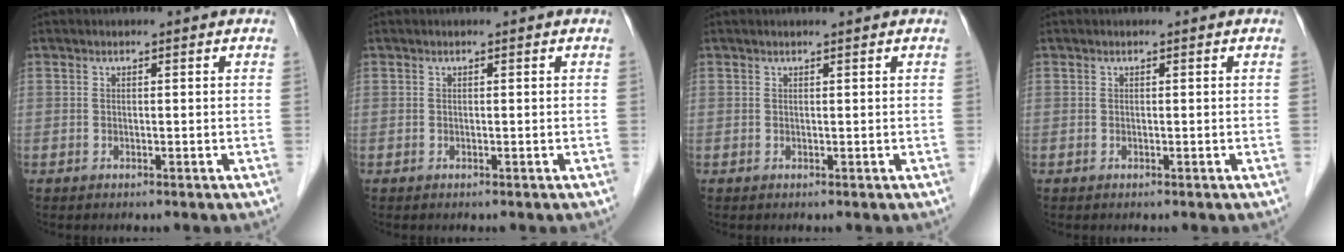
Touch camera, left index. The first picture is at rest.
{"total": 0.0}
{"total": 0.9, "force": [0.8, -0.2, 0.4], "torque": [-0.009, 0.005, 0.017]}
{"total": 0.0}